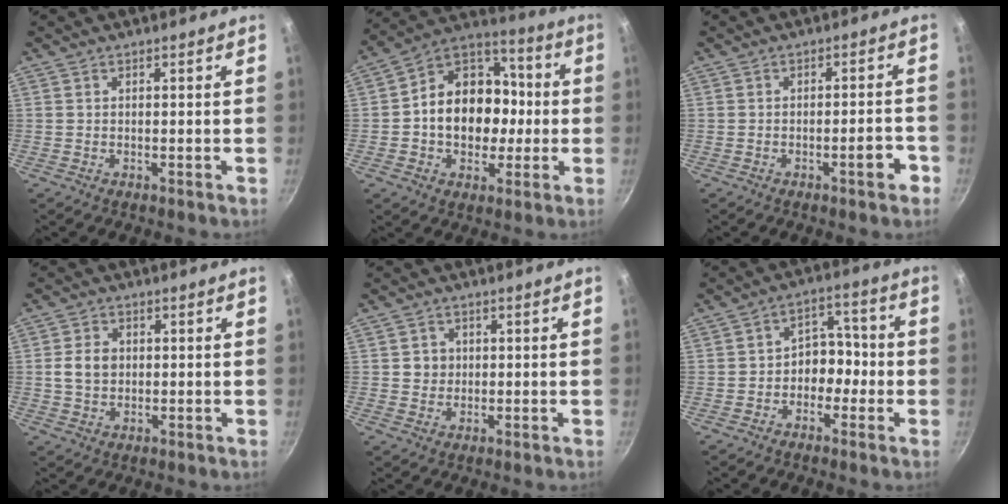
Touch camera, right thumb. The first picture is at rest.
{"total": 17.5, "force": [-1.2, 13.7, 10.8], "torque": [-0.131, 0.036, -0.033]}
{"total": 4.6, "force": [-2.4, 1.2, 3.8], "torque": [-0.035, 0.024, -0.028]}
{"total": 5.1, "force": [0.4, 4.0, 3.1], "torque": [-0.046, 0.007, 0.003]}
{"total": 3.2, "force": [0.4, 3.0, 1.0], "torque": [0.003, 0.003, 0.003]}
{"total": 6.8, "force": [-2.0, 5.3, 3.8], "torque": [0.000, 0.039, -0.040]}